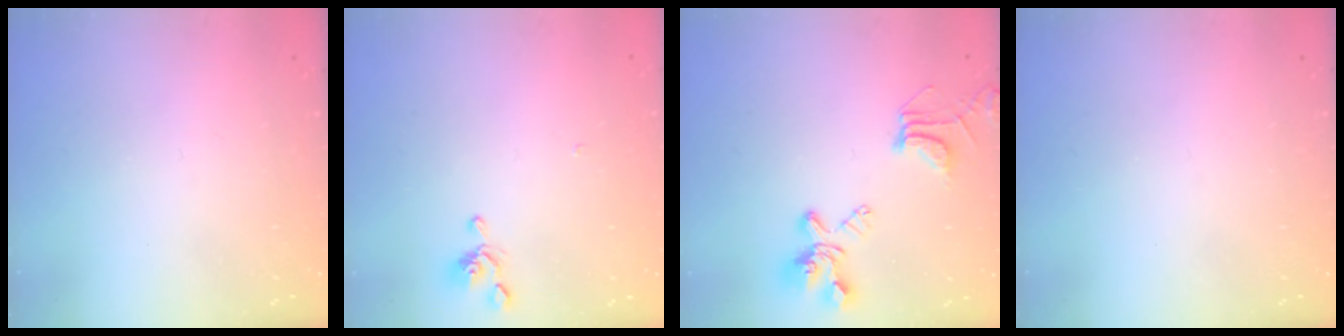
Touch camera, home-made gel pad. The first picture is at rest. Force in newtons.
{"total": 0.8, "press": 0.6, "slide": 0.5}
{"total": 9.0, "press": 8.9, "slide": 1.8}
{"total": 0.0}